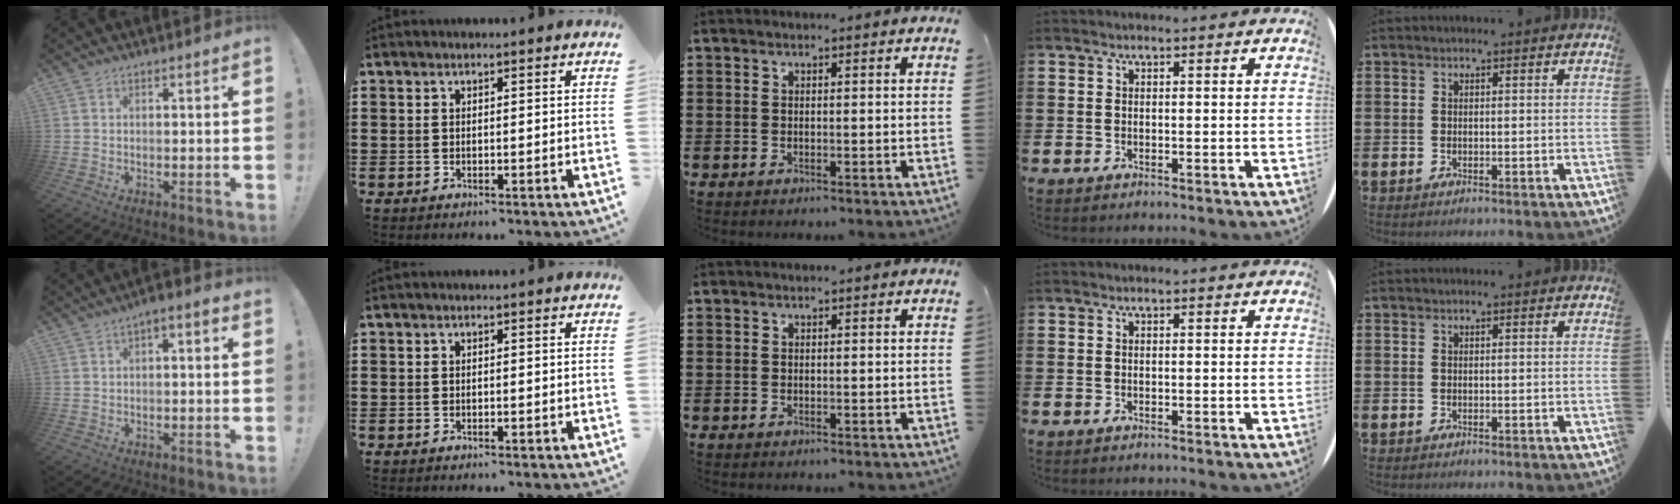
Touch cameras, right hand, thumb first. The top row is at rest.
{"thumb": {"total": 2.8, "force": [-1.0, 1.2, 2.3], "torque": [-0.035, 0.010, -0.022]}}